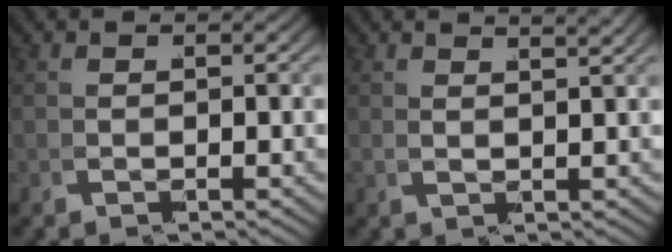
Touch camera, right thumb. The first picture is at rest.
{"total": 3.0, "force": [2.2, 1.1, 1.7], "torque": [-0.031, 0.010, 0.034]}